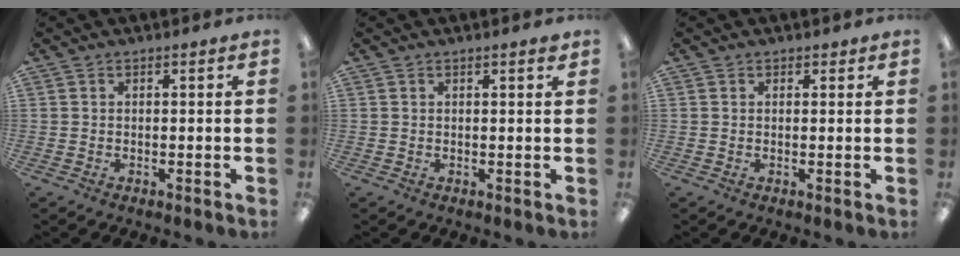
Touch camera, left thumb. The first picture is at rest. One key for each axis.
{"total": 0.9, "fx": 0.8, "fy": 0.0, "fz": 0.6, "tx": -0.004, "ty": -0.004, "tz": 0.011}
{"total": 0.7, "fx": 0.5, "fy": 0.5, "fz": 0.0, "tx": 0.008, "ty": -0.001, "tz": 0.008}